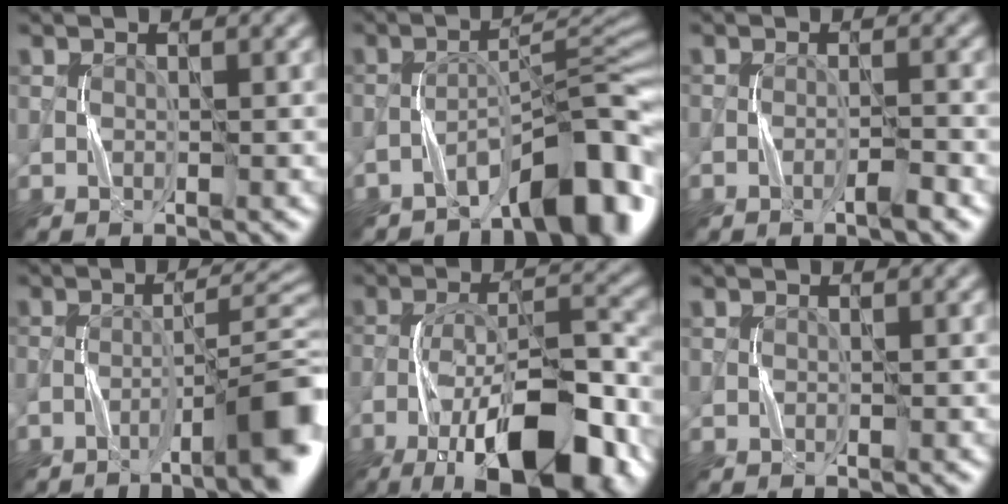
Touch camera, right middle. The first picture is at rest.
{"total": 8.9, "force": [-6.1, 2.6, 5.9], "torque": [-0.073, 0.015, -0.103]}
{"total": 1.8, "force": [-1.2, 0.2, 1.4], "torque": [-0.017, 0.006, -0.025]}
{"total": 8.7, "force": [-4.6, 1.6, 7.2], "torque": [-0.099, 0.011, -0.073]}
{"total": 14.3, "force": [-8.6, 4.7, 10.4], "torque": [-0.188, 0.001, -0.136]}
{"total": 0.0}